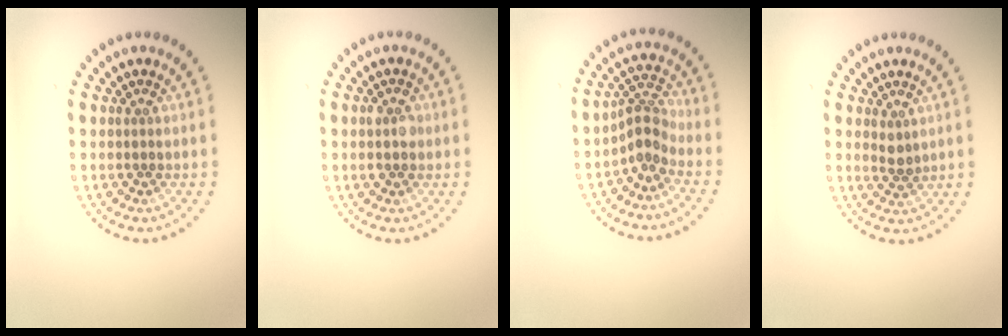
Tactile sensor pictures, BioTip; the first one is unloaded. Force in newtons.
{"total": 2.4, "press": 2.4, "slide": 0.1}
{"total": 2.6, "press": 1.8, "slide": 1.8}
{"total": 1.5, "press": 1.2, "slide": 0.8}